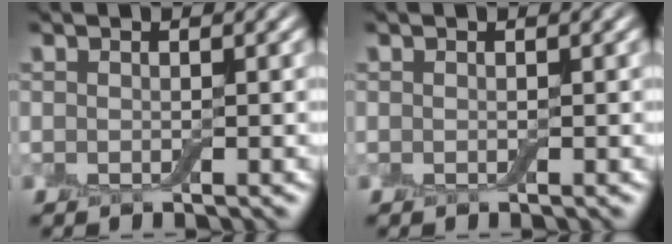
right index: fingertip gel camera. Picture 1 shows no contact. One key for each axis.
{"total": 0.0}